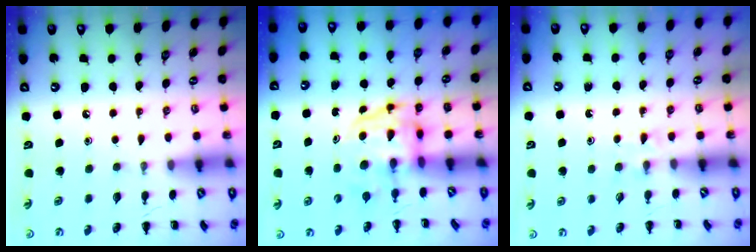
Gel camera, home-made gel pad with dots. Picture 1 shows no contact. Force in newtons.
{"total": 3.9, "press": 3.9, "slide": 0.7}
{"total": 2.4, "press": 2.0, "slide": 1.2}